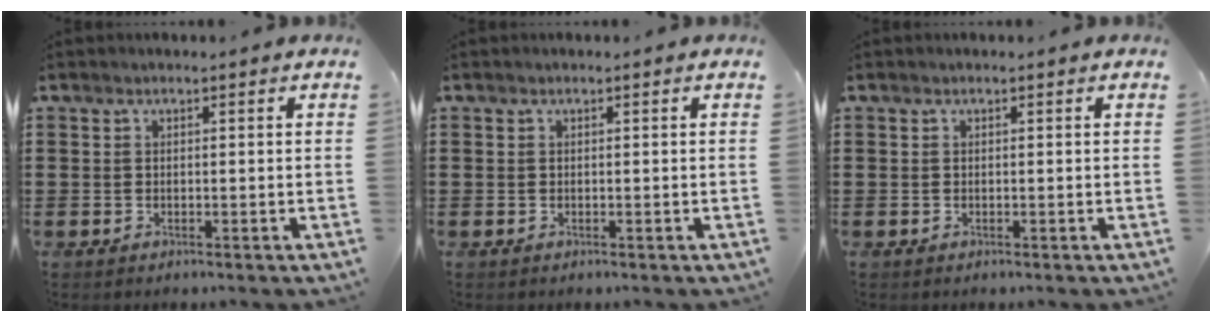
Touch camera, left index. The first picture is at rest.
{"total": 0.0}
{"total": 0.0}